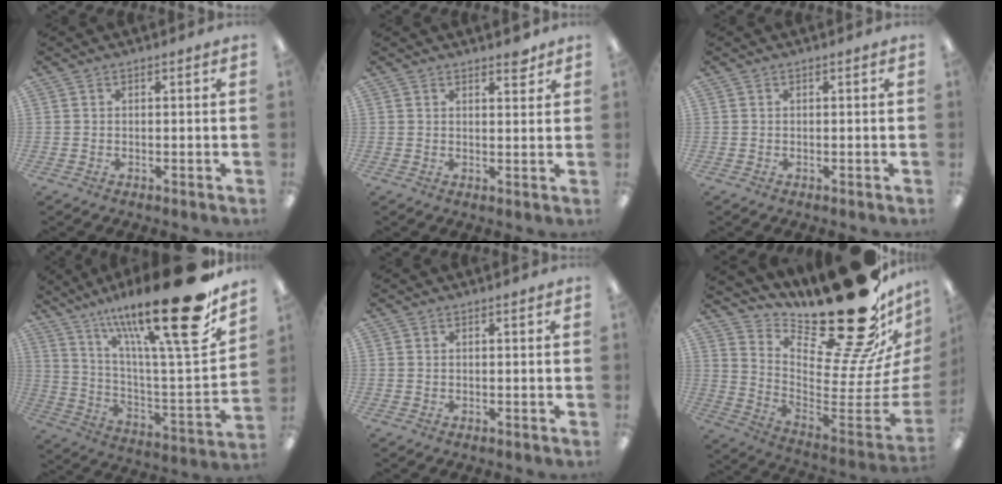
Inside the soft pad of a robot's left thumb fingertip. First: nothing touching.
{"total": 2.8, "force": [2.4, 1.0, 1.1], "torque": [0.001, -0.014, 0.039]}
{"total": 0.0}
{"total": 26.8, "force": [18.1, 5.0, 19.1], "torque": [-0.297, -0.118, 0.289]}
{"total": 0.0}
{"total": 27.9, "force": [19.2, 8.3, 18.4], "torque": [-0.221, -0.170, 0.335]}